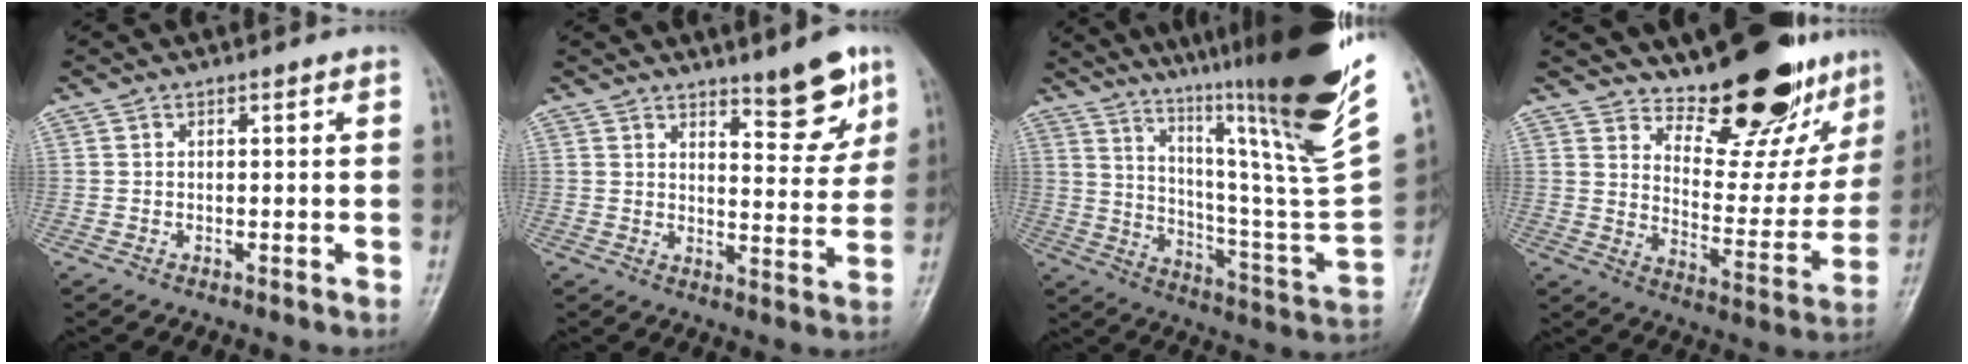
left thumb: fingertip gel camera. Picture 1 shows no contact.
{"total": 8.3, "force": [5.9, 2.3, 5.5], "torque": [-0.051, -0.047, 0.086]}
{"total": 34.3, "force": [21.2, 4.0, 26.7], "torque": [-0.348, -0.092, 0.324]}
{"total": 19.6, "force": [15.8, 6.9, 9.3], "torque": [-0.077, -0.123, 0.222]}